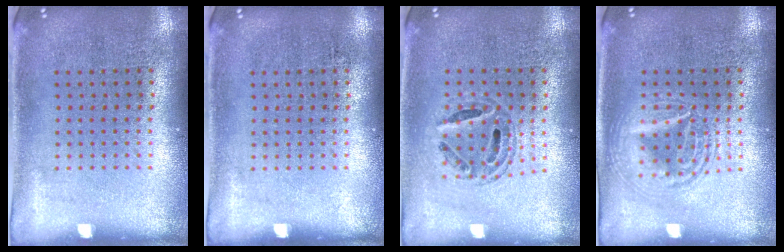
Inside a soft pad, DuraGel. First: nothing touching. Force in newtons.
{"total": 0.0}
{"total": 0.7, "press": 0.7, "slide": 0.2}
{"total": 2.9, "press": 2.9, "slide": 0.3}